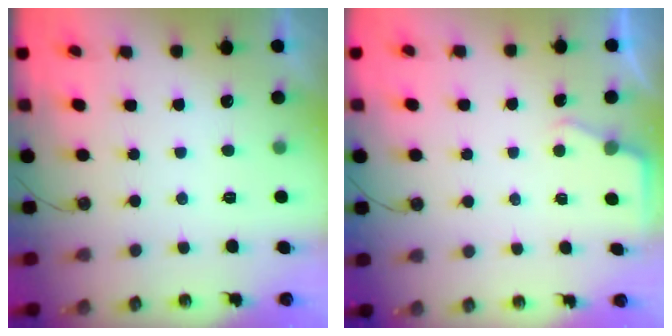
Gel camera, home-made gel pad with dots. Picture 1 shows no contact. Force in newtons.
{"total": 3.0, "press": 2.9, "slide": 0.5}